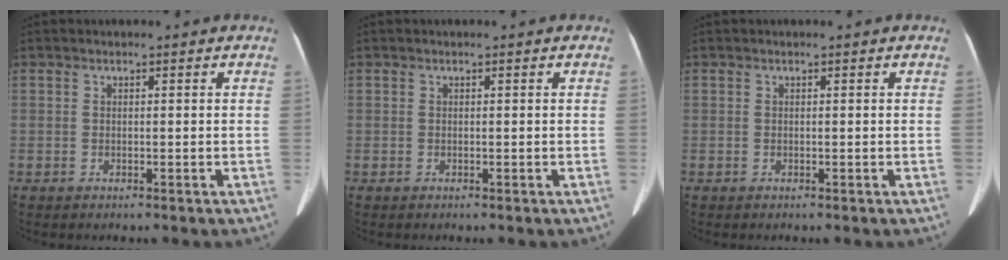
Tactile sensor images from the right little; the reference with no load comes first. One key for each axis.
{"total": 0.0}
{"total": 0.0}